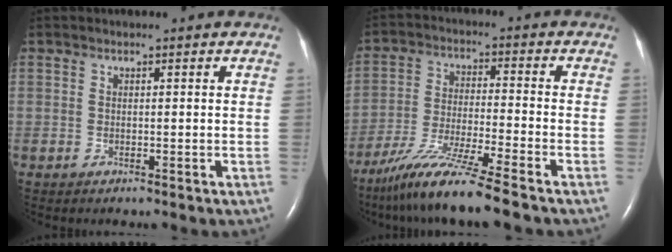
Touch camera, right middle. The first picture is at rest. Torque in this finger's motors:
{"motor_torque": [1.08, -1.06, 0.25, 0.13]}